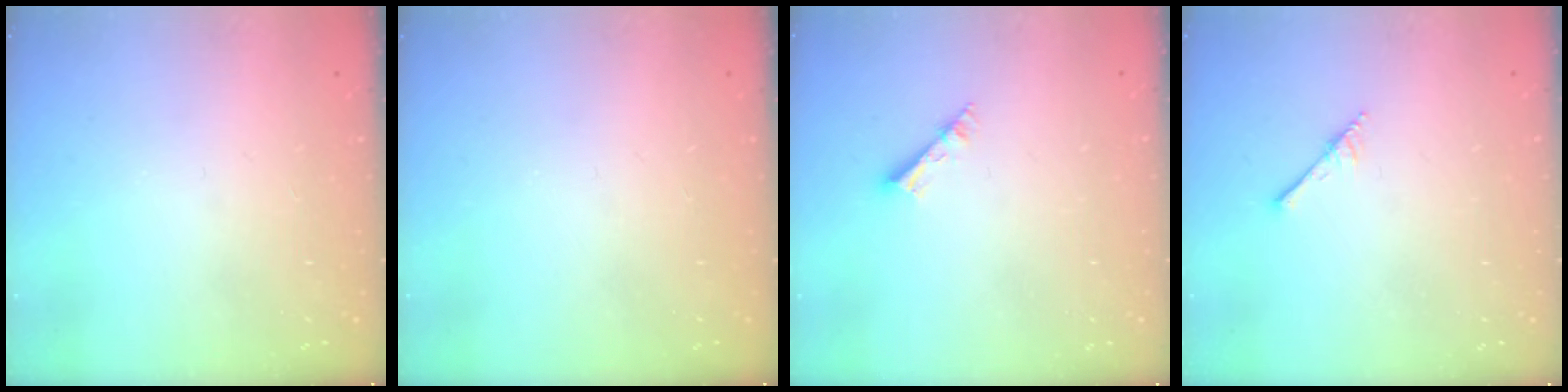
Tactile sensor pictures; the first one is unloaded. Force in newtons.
{"total": 0.0}
{"total": 3.0, "press": 3.0, "slide": 0.4}
{"total": 1.9, "press": 1.9, "slide": 0.2}